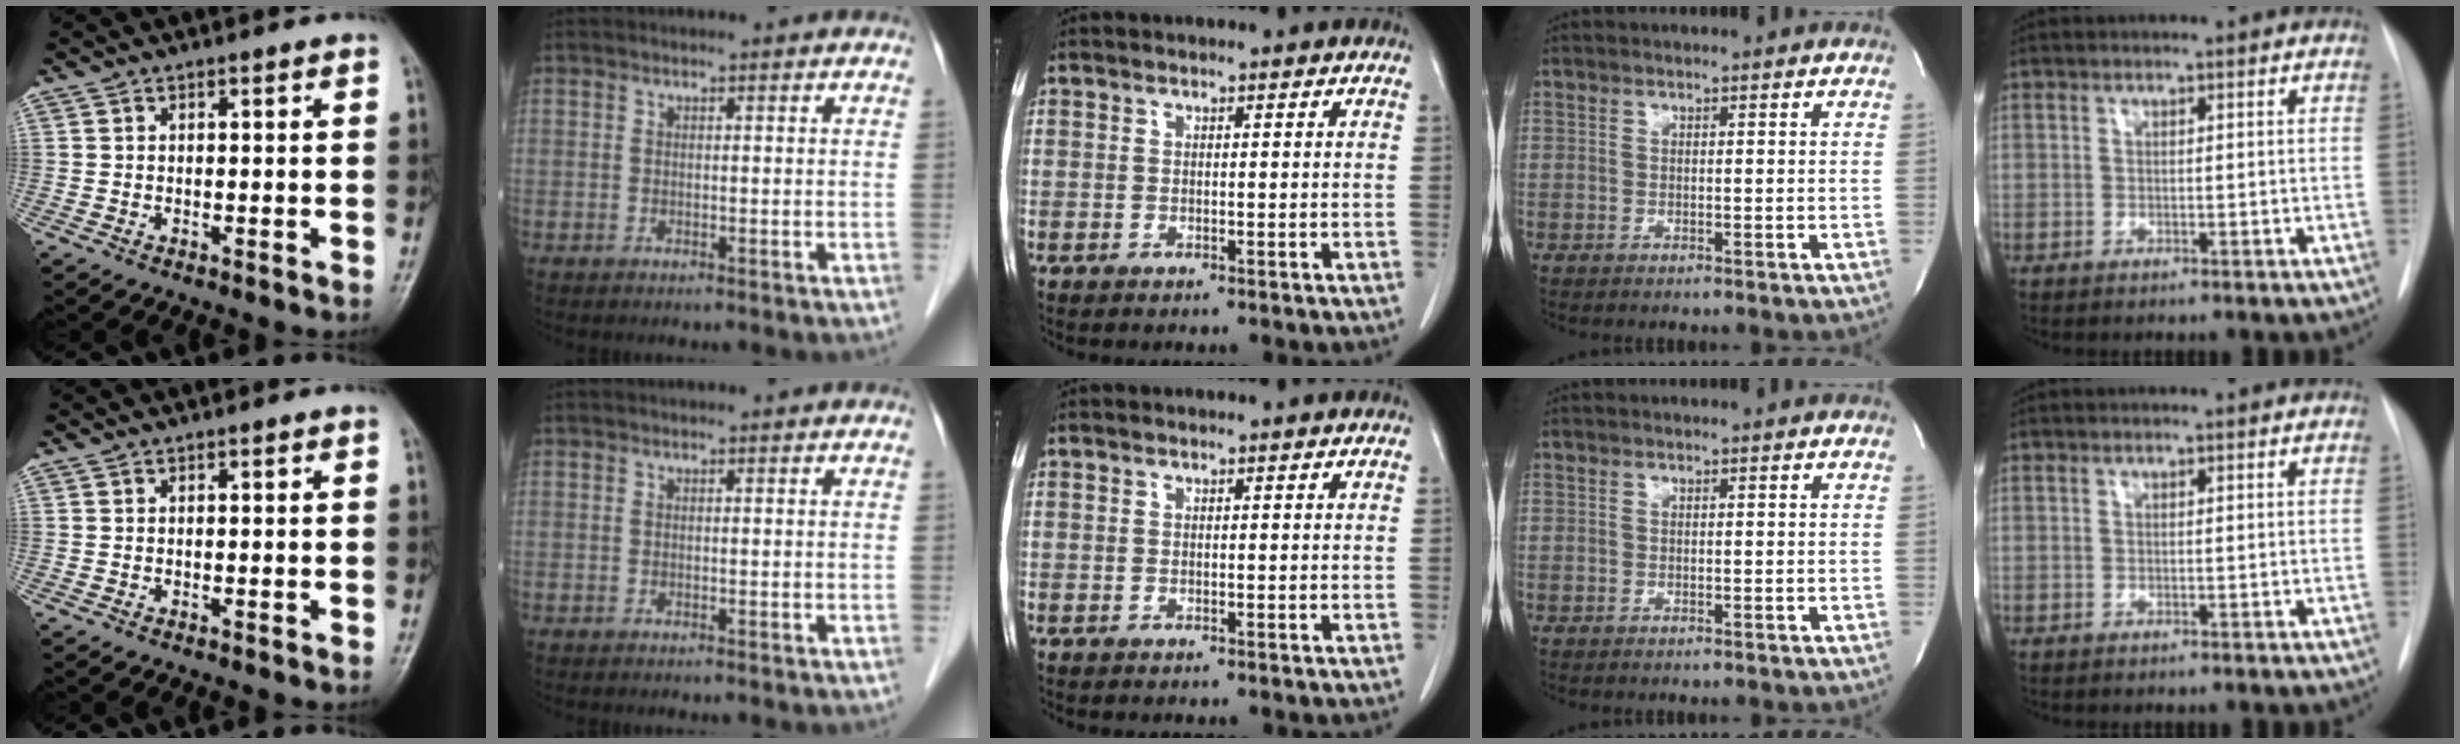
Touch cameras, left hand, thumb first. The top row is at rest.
{}